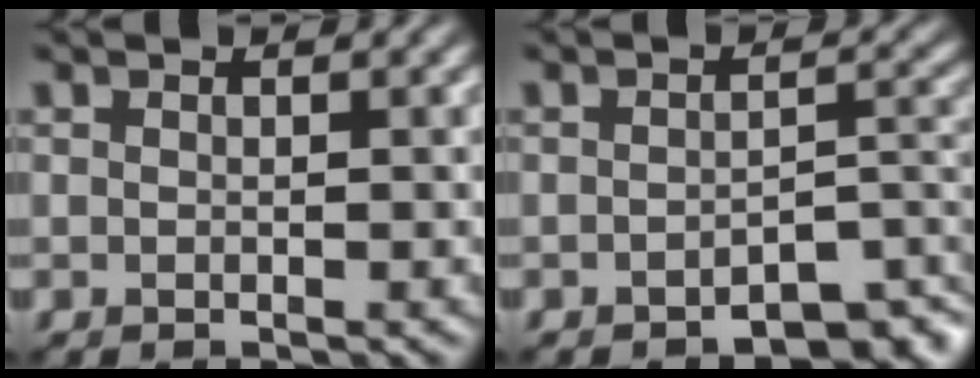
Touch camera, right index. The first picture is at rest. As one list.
[{"total": 4.3, "force": [-3.2, 1.5, 2.5], "torque": [-0.024, 0.004, -0.043]}]